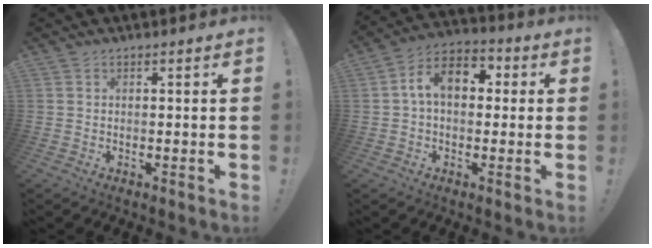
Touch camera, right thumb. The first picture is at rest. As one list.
[{"total": 10.5, "force": [1.9, 6.7, 7.9], "torque": [-0.133, 0.018, 0.039]}]